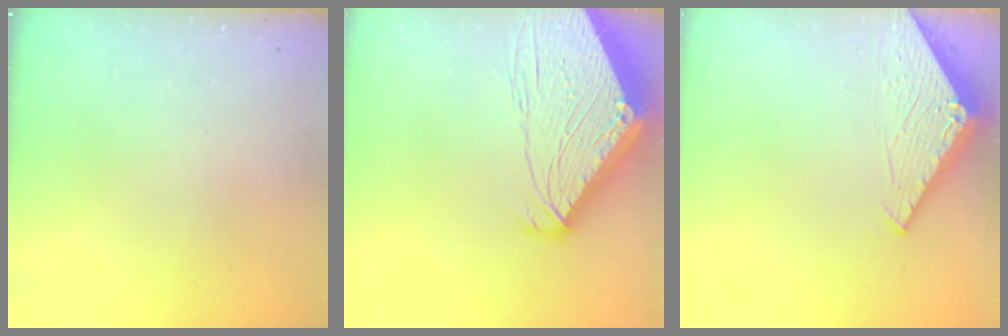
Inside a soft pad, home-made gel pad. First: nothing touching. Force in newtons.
{"total": 12.6, "press": 12.6, "slide": 1.2}
{"total": 2.8, "press": 2.8, "slide": 0.2}